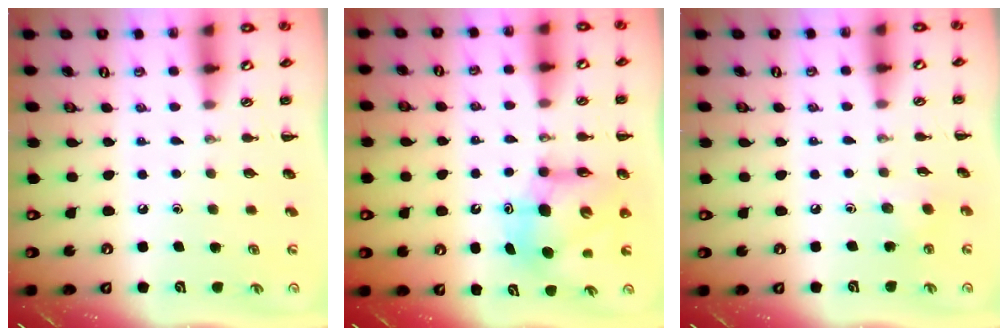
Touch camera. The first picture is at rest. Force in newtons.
{"total": 9.0, "press": 8.6, "slide": 2.7}
{"total": 2.8, "press": 2.7, "slide": 0.7}